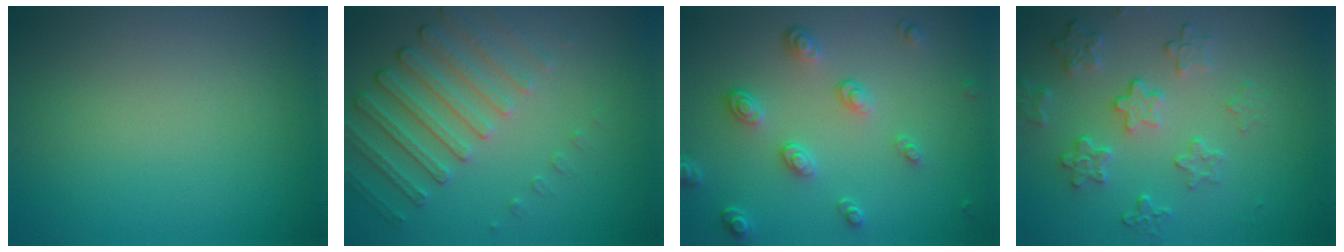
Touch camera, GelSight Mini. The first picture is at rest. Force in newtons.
{"total": 4.5, "press": 3.5, "slide": 2.9}
{"total": 3.7, "press": 2.8, "slide": 2.3}
{"total": 3.9, "press": 3.2, "slide": 2.2}